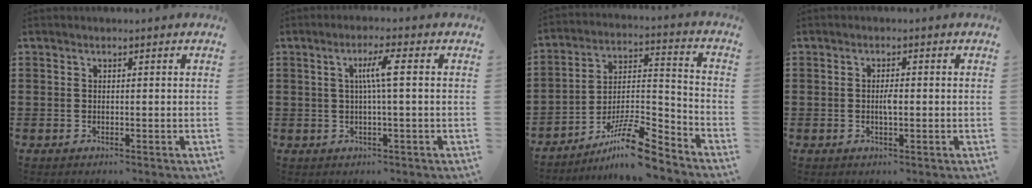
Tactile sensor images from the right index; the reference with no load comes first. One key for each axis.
{"total": 4.3, "fx": 0.4, "fy": -0.1, "fz": 4.2, "tx": -0.081, "ty": 0.000, "tz": 0.001}
{"total": 11.5, "fx": -9.1, "fy": 2.0, "fz": 6.8, "tx": -0.115, "ty": 0.024, "tz": -0.173}
{"total": 2.0, "fx": -0.2, "fy": 0.6, "fz": 1.8, "tx": -0.036, "ty": 0.001, "tz": -0.005}